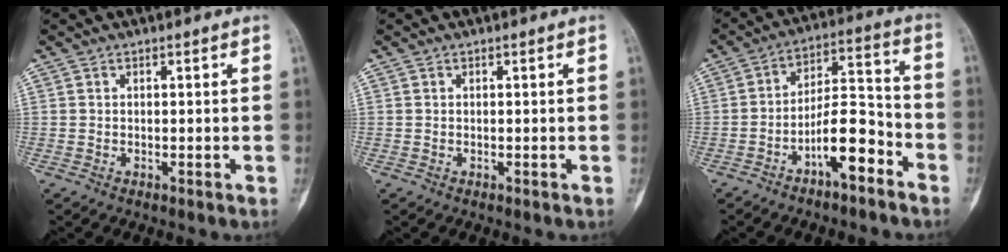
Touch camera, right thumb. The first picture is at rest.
{"total": 0.0}
{"total": 10.8, "force": [-5.8, 4.0, 8.2], "torque": [-0.132, 0.062, -0.098]}